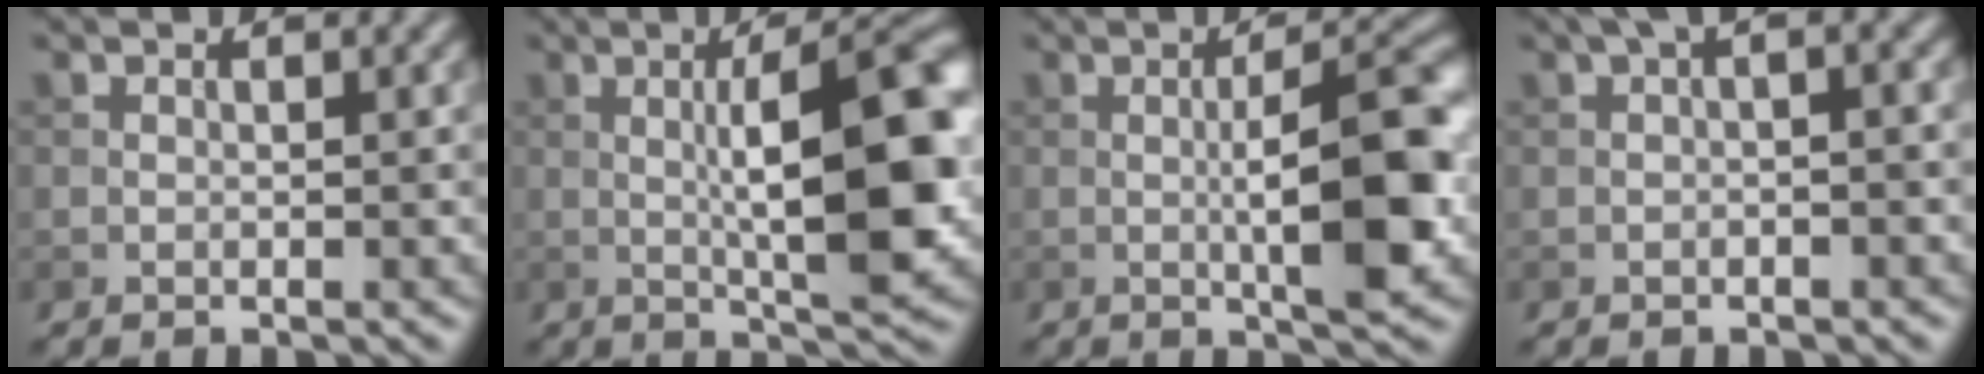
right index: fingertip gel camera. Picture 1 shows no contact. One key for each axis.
{"total": 11.2, "fx": 0.2, "fy": 3.0, "fz": 10.8, "tx": -0.148, "ty": 0.007, "tz": 0.000}
{"total": 8.5, "fx": -0.7, "fy": 2.0, "fz": 8.2, "tx": -0.119, "ty": 0.006, "tz": -0.013}
{"total": 3.0, "fx": 0.6, "fy": 0.7, "fz": 2.9, "tx": -0.041, "ty": 0.009, "tz": 0.001}